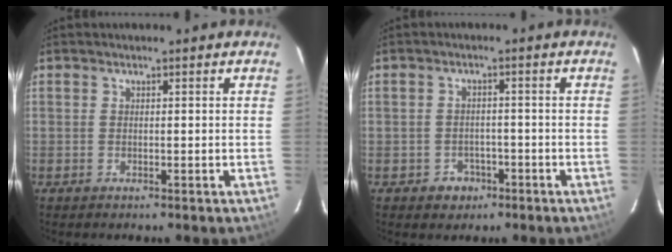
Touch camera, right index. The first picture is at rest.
{"total": 3.8, "force": [-2.0, 3.2, 0.7], "torque": [-0.025, 0.010, -0.020]}